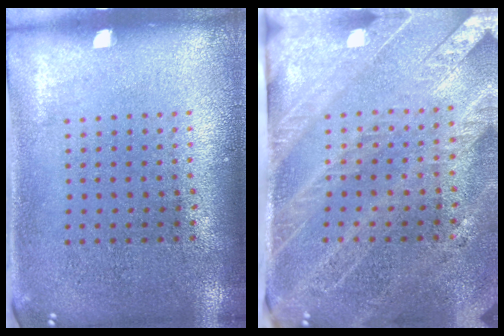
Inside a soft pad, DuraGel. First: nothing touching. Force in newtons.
{"total": 3.4, "press": 2.9, "slide": 1.7}